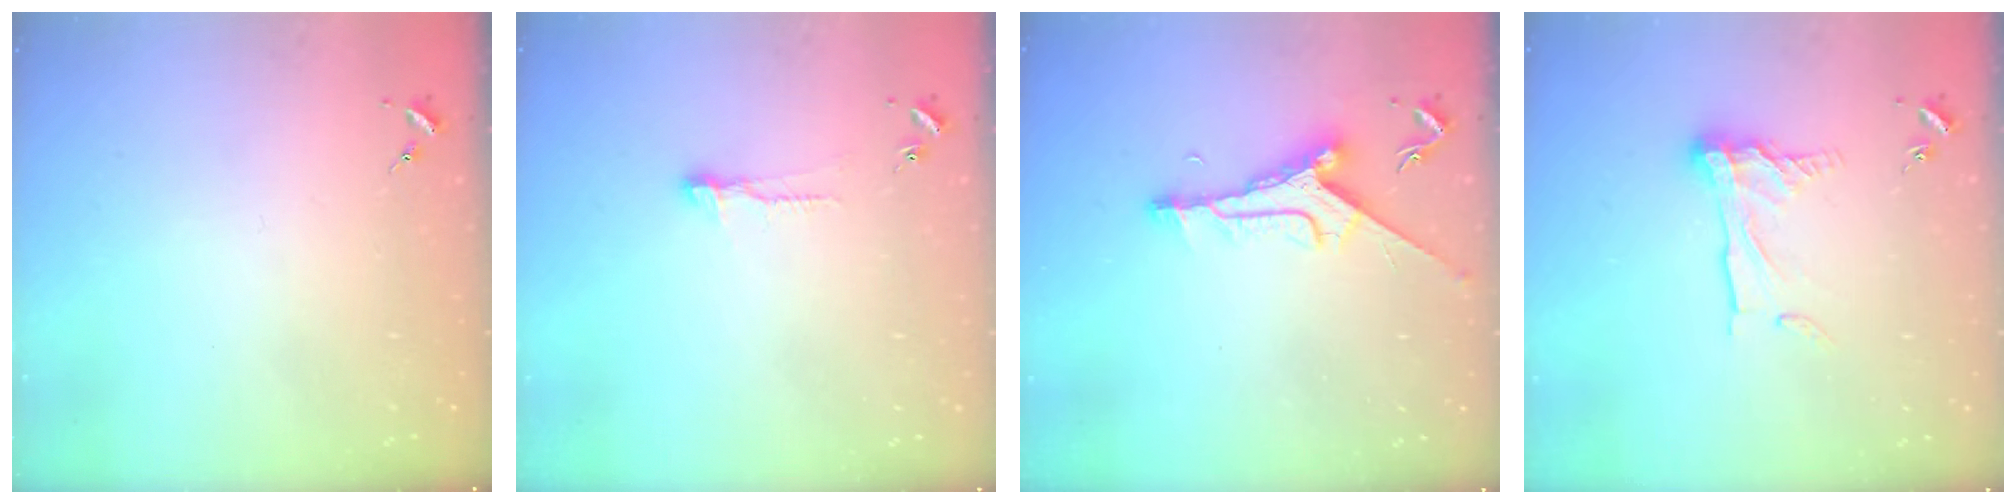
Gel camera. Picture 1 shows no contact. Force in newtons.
{"total": 7.2, "press": 7.1, "slide": 0.6}
{"total": 9.9, "press": 9.8, "slide": 0.7}
{"total": 11.4, "press": 11.4, "slide": 0.9}